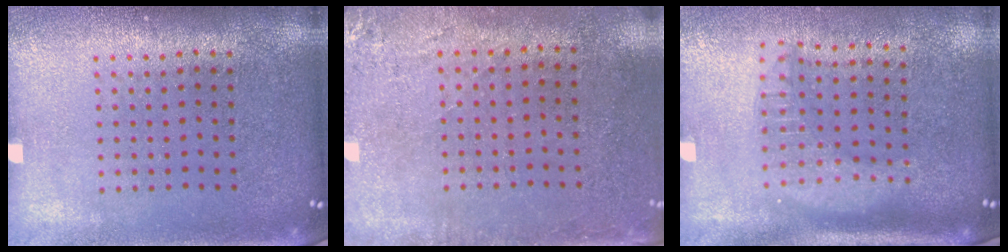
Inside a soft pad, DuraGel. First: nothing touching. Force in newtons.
{"total": 2.8, "press": 2.3, "slide": 1.6}
{"total": 1.8, "press": 1.4, "slide": 1.0}